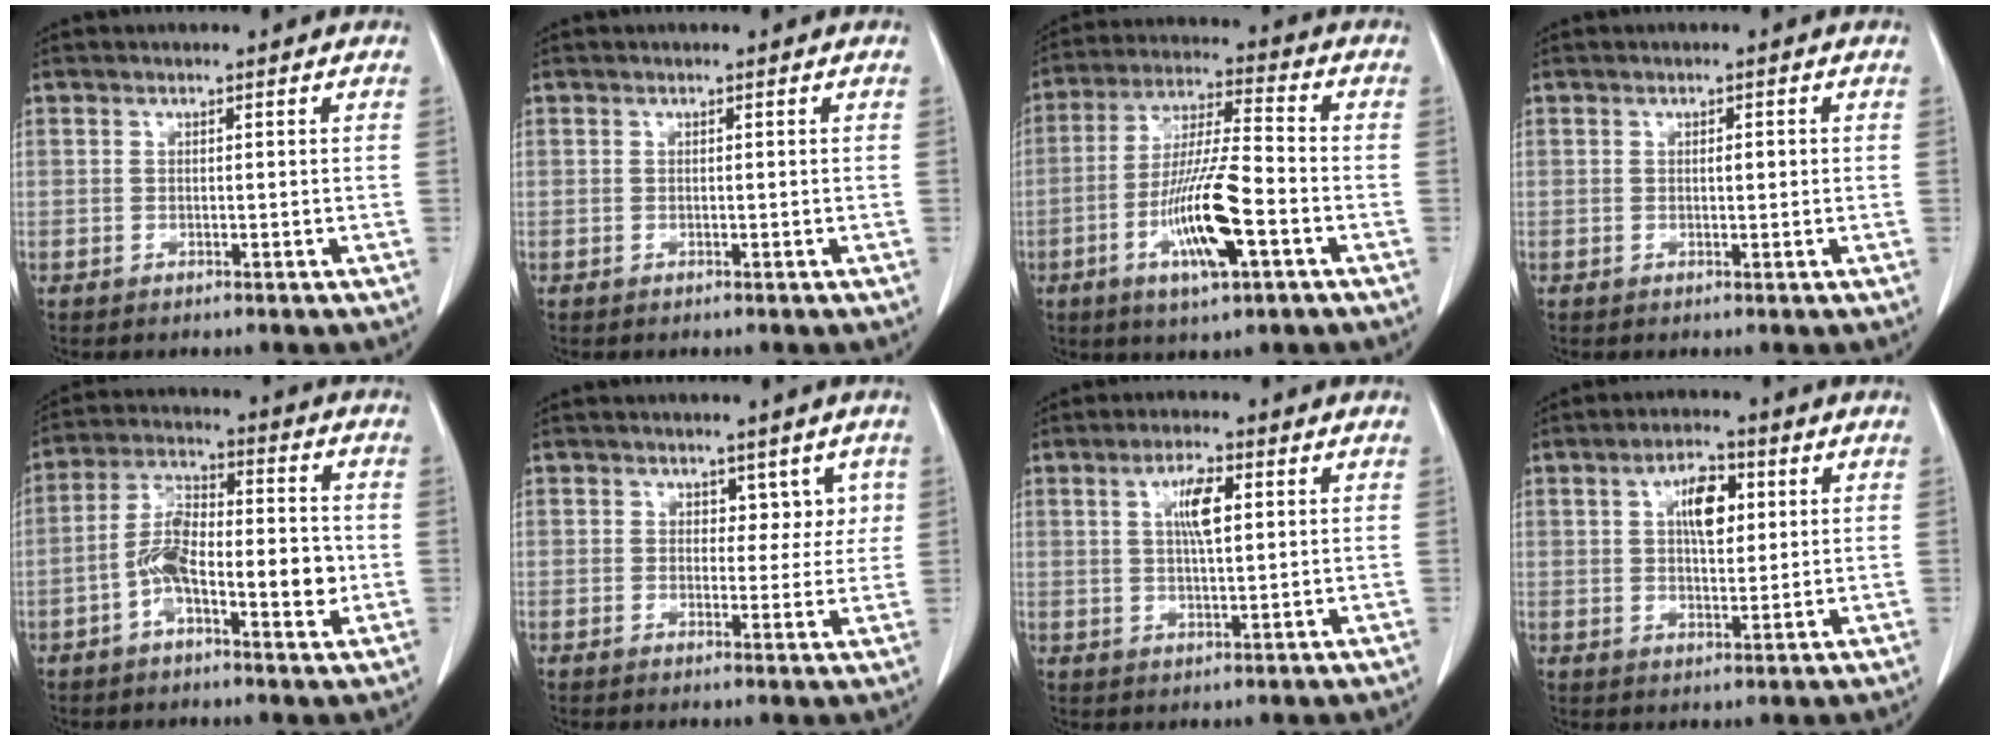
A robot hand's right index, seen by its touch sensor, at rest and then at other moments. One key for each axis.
{"total": 0.0}
{"total": 12.9, "fx": -4.6, "fy": 1.6, "fz": 11.9, "tx": -0.229, "ty": -0.008, "tz": -0.080}
{"total": 1.1, "fx": 0.1, "fy": 0.4, "fz": 1.0, "tx": -0.014, "ty": 0.001, "tz": 0.003}
{"total": 10.7, "fx": -2.6, "fy": 4.0, "fz": 9.6, "tx": -0.173, "ty": 0.027, "tz": -0.047}
{"total": 3.5, "fx": 1.5, "fy": 2.5, "fz": 2.0, "tx": -0.003, "ty": 0.005, "tz": 0.017}
{"total": 5.2, "fx": 1.5, "fy": 1.2, "fz": 4.8, "tx": -0.091, "ty": 0.003, "tz": 0.029}
{"total": 6.3, "fx": 1.9, "fy": 2.8, "fz": 5.3, "tx": -0.091, "ty": 0.009, "tz": 0.032}